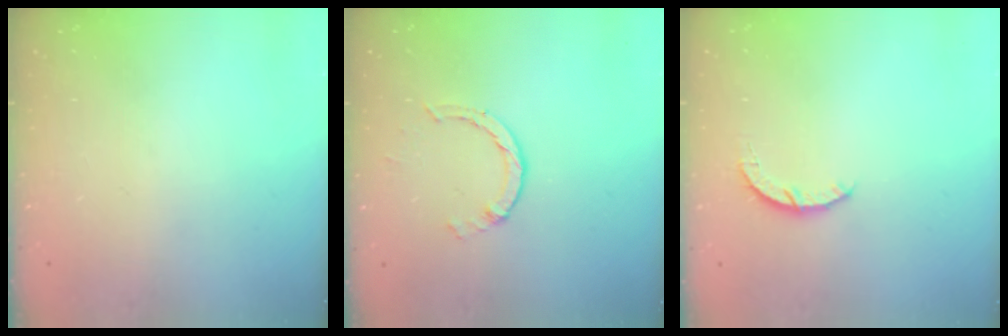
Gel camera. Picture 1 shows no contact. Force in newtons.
{"total": 1.4, "press": 1.4, "slide": 0.2}
{"total": 3.0, "press": 3.0, "slide": 0.4}